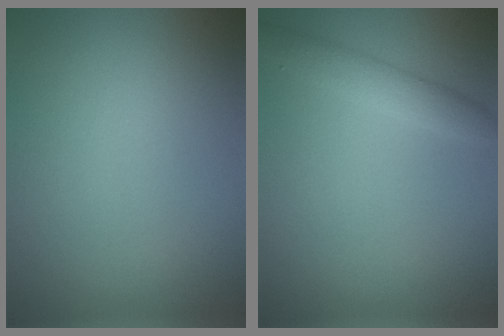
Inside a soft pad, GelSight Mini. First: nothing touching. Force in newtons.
{"total": 2.2, "press": 2.2, "slide": 0.0}